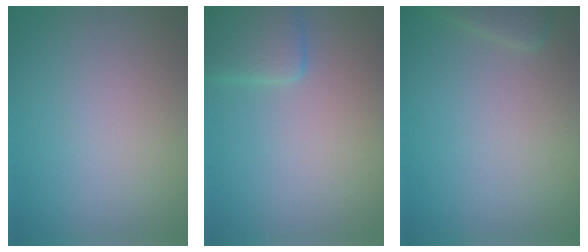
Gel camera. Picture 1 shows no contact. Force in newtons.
{"total": 3.4, "press": 3.3, "slide": 0.2}
{"total": 1.9, "press": 1.8, "slide": 0.2}